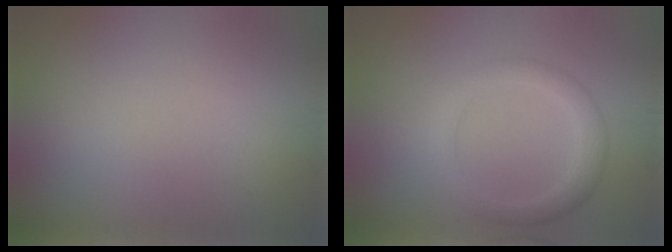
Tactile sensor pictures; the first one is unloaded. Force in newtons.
{"total": 2.8, "press": 2.8, "slide": 0.1}